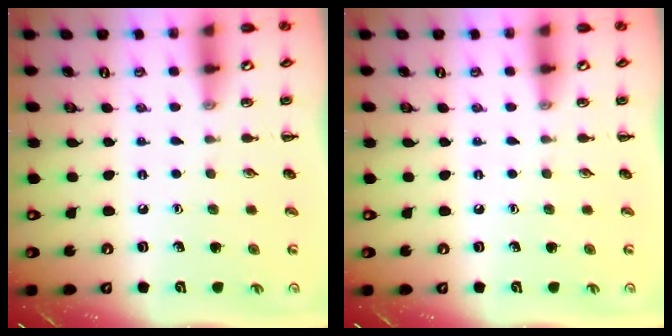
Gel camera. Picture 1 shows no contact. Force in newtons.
{"total": 0.0}